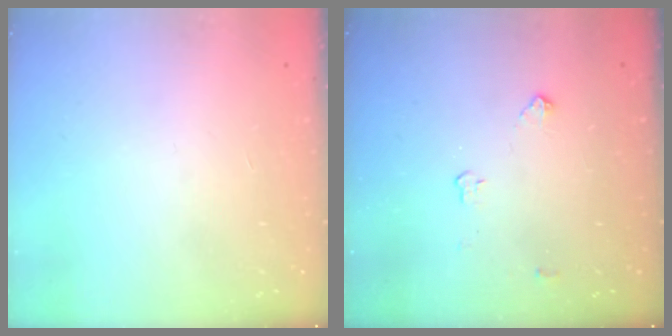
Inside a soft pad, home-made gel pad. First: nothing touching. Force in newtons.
{"total": 3.7, "press": 3.6, "slide": 0.5}